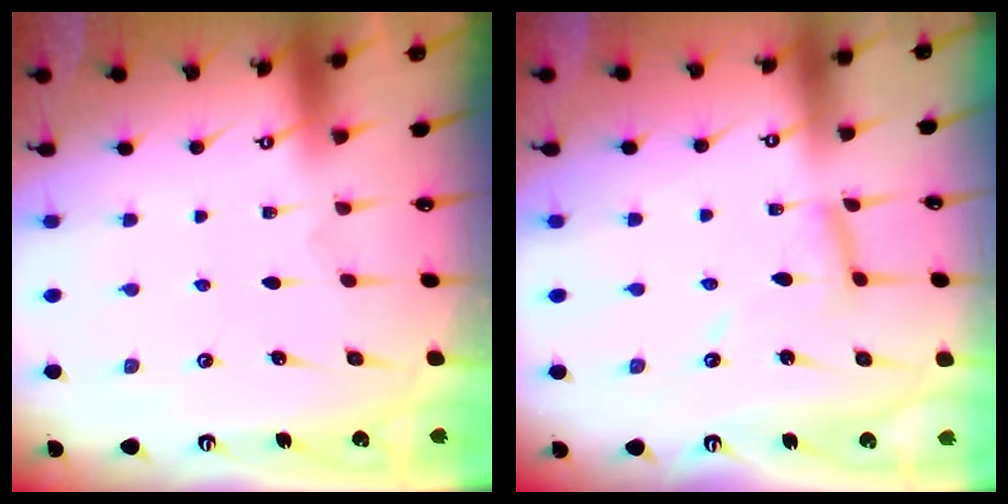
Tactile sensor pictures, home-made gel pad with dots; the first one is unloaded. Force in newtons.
{"total": 6.2, "press": 6.2, "slide": 0.3}